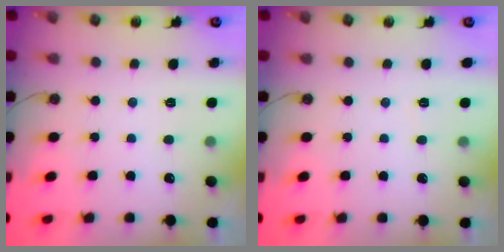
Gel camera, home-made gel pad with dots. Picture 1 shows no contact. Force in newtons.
{"total": 3.4, "press": 2.7, "slide": 2.1}